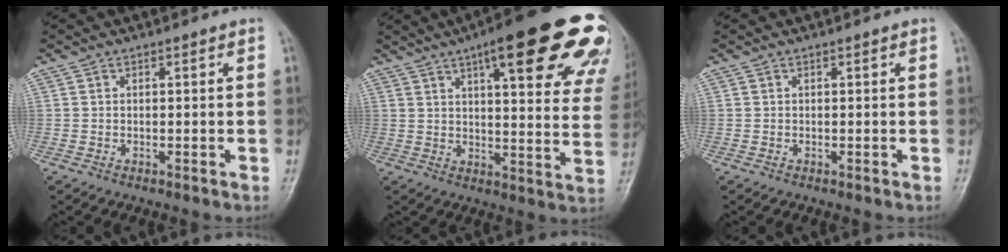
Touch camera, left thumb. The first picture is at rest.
{"total": 27.6, "force": [15.8, 6.9, 21.5], "torque": [-0.220, -0.026, 0.196]}
{"total": 0.0}